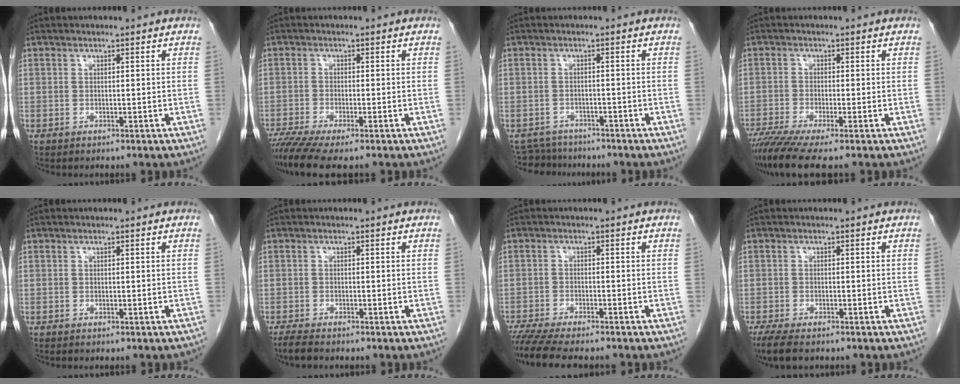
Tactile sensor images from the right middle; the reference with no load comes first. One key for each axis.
{"total": 6.4, "fx": -4.9, "fy": 0.3, "fz": 4.0, "tx": -0.071, "ty": -0.015, "tz": -0.087}
{"total": 4.8, "fx": -4.5, "fy": 1.5, "fz": -0.5, "tx": 0.007, "ty": -0.001, "tz": -0.073}
{"total": 7.3, "fx": -5.5, "fy": 0.0, "fz": 4.8, "tx": -0.084, "ty": -0.020, "tz": -0.097}
{"total": 1.3, "fx": -1.0, "fy": 0.4, "fz": 0.6, "tx": -0.012, "ty": -0.002, "tz": -0.009}
{"total": 2.5, "fx": -2.1, "fy": 0.4, "fz": 1.3, "tx": -0.031, "ty": -0.008, "tz": -0.036}
{"total": 9.8, "fx": -8.5, "fy": 1.2, "fz": 4.7, "tx": -0.071, "ty": -0.018, "tz": -0.133}
{"total": 5.1, "fx": -3.9, "fy": 1.4, "fz": 3.0, "tx": -0.057, "ty": -0.014, "tz": -0.060}